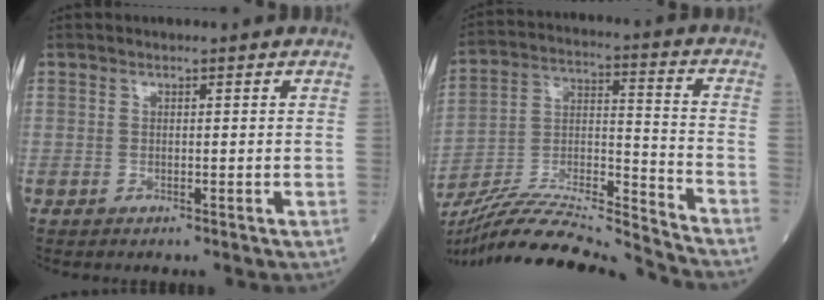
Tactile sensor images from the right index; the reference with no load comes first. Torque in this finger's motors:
{"motor_torque": [-0.12, -0.48, 0.17, 0.05]}